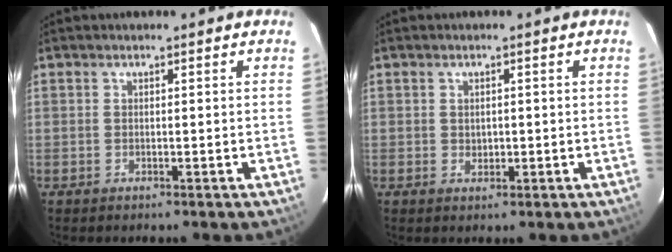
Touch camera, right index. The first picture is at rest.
{"total": 1.7, "force": [0.0, 1.4, 0.9], "torque": [-0.013, 0.002, 0.002]}